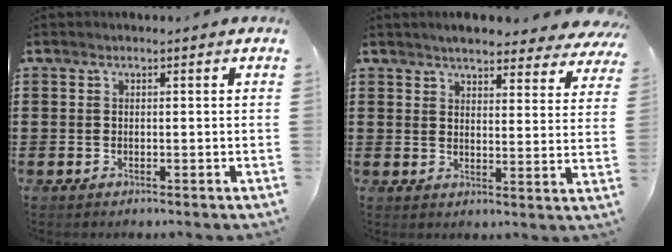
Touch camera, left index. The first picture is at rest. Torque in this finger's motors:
{"motor_torque": [2.14, 0.00, 0.26, -0.03]}